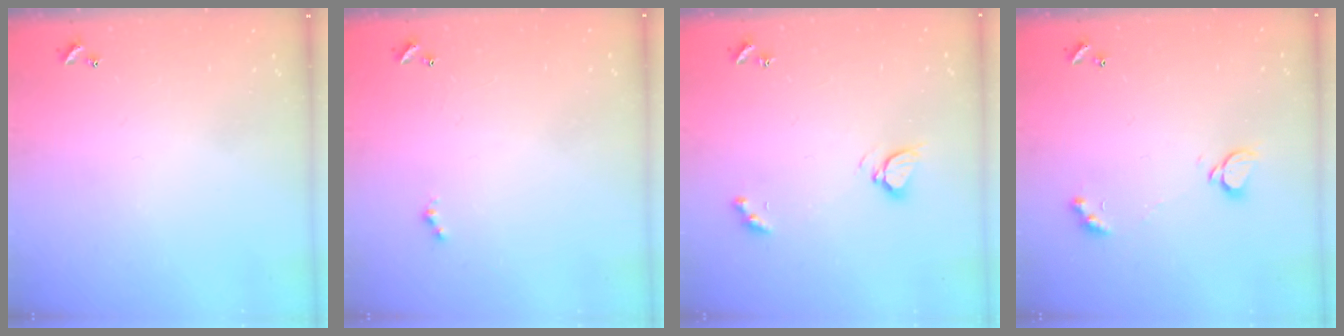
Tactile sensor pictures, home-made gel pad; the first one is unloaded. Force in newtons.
{"total": 0.8, "press": 0.5, "slide": 0.5}
{"total": 3.4, "press": 3.4, "slide": 0.3}
{"total": 2.1, "press": 2.1, "slide": 0.3}